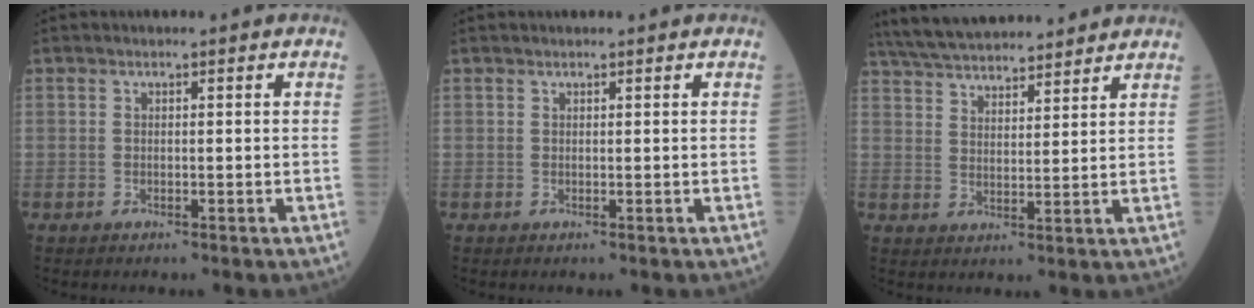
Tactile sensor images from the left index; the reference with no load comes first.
{"total": 0.5, "force": [0.5, 0.0, 0.1], "torque": [-0.004, 0.011, 0.011]}
{"total": 16.1, "force": [14.7, 3.0, 5.9], "torque": [-0.109, 0.043, 0.236]}